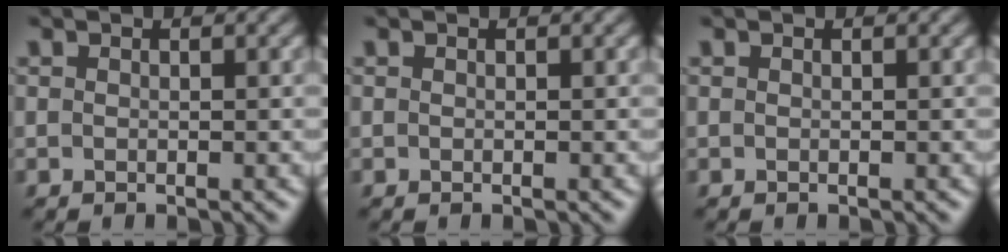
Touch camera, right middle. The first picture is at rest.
{"total": 0.0}
{"total": 0.0}